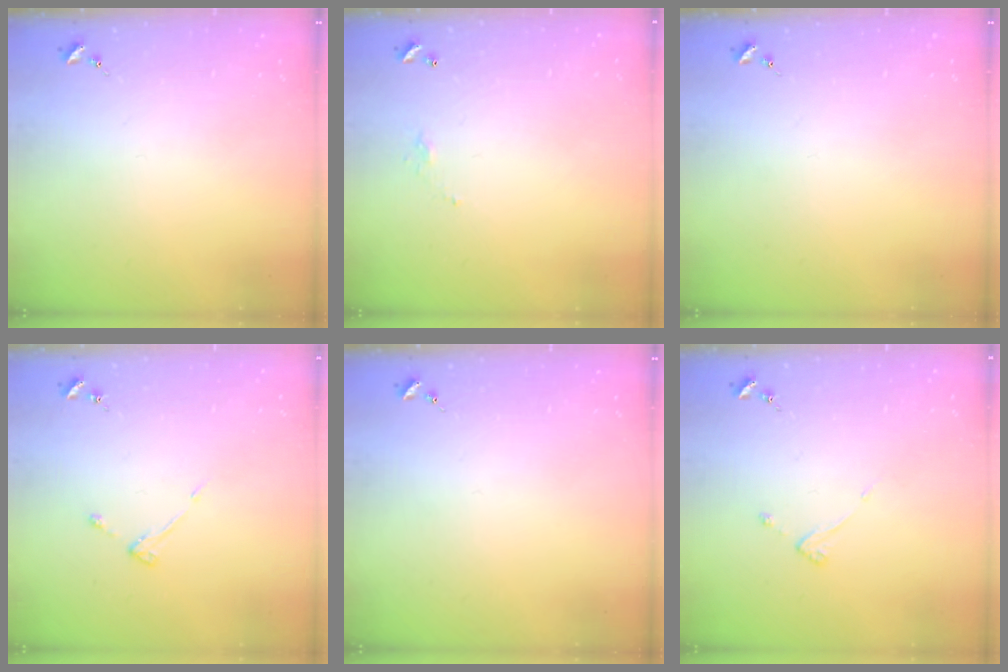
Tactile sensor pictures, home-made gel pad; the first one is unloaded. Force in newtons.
{"total": 3.4, "press": 3.4, "slide": 0.2}
{"total": 0.0}
{"total": 2.8, "press": 2.8, "slide": 0.3}
{"total": 0.0}
{"total": 3.5, "press": 3.5, "slide": 0.3}